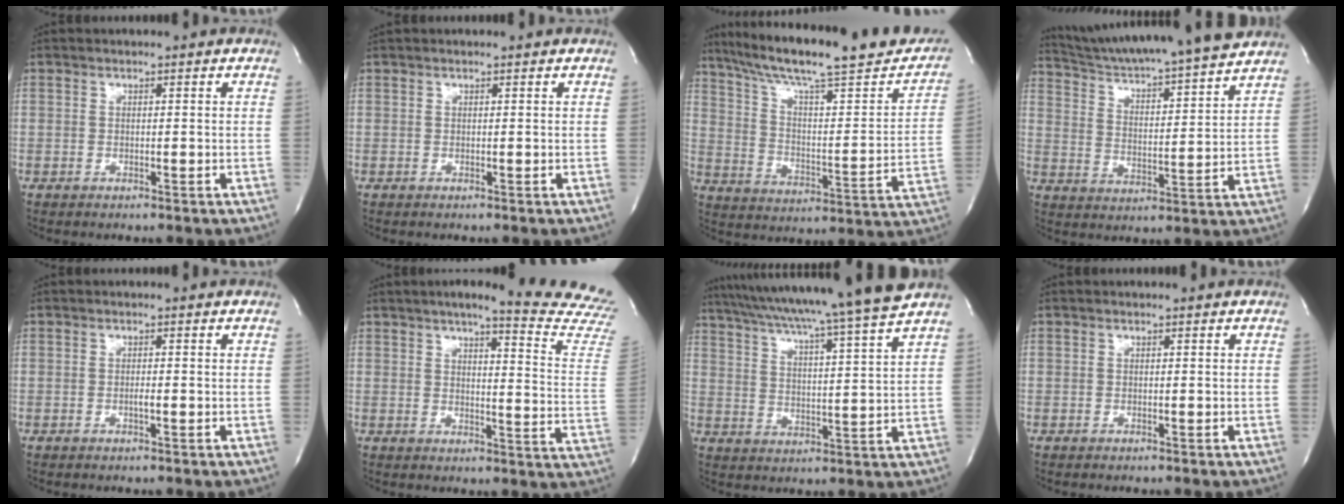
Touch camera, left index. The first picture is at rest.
{"total": 1.0, "force": [1.0, 0.1, 0.4], "torque": [-0.010, 0.017, 0.015]}
{"total": 26.2, "force": [21.4, 3.9, 14.6], "torque": [-0.230, -0.010, 0.300]}
{"total": 19.0, "force": [17.5, -0.3, 7.2], "torque": [-0.125, -0.022, 0.263]}
{"total": 0.9, "force": [-0.4, 0.1, 0.8], "torque": [-0.018, -0.001, -0.007]}
{"total": 21.3, "force": [19.3, 0.3, 9.2], "torque": [-0.117, -0.104, 0.210]}
{"total": 20.1, "force": [17.6, -2.4, 9.4], "torque": [-0.165, -0.033, 0.250]}
{"total": 0.0}